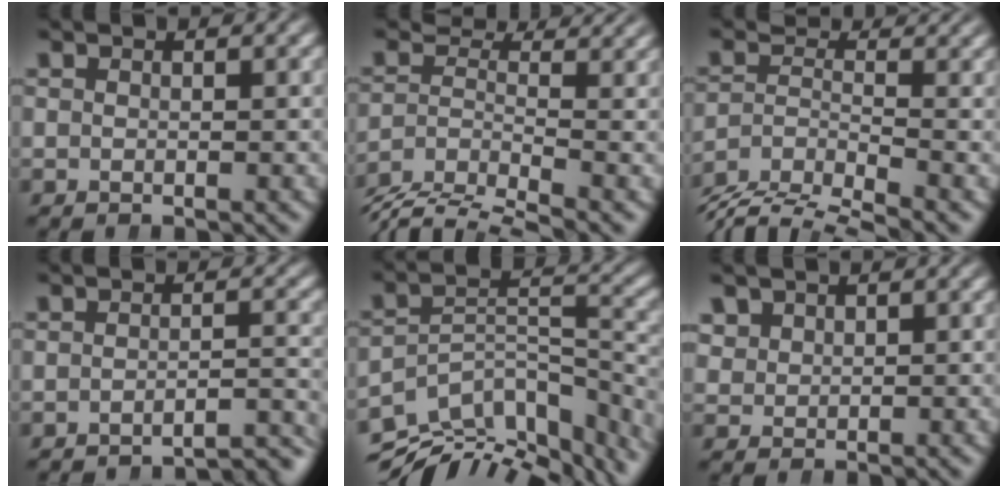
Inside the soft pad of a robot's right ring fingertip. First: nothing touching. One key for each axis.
{"total": 6.7, "fx": -3.4, "fy": 4.5, "fz": 3.7, "tx": -0.067, "ty": -0.028, "tz": -0.060}
{"total": 7.5, "fx": -3.6, "fy": 5.2, "fz": 4.1, "tx": -0.080, "ty": -0.032, "tz": -0.066}
{"total": 4.9, "fx": -4.7, "fy": 0.5, "fz": 1.2, "tx": -0.013, "ty": -0.010, "tz": -0.077}
{"total": 13.0, "fx": -7.4, "fy": 7.8, "fz": 7.3, "tx": -0.101, "ty": -0.030, "tz": -0.108}
{"total": 1.7, "fx": 1.2, "fy": 1.2, "fz": 0.1, "tx": -0.002, "ty": 0.001, "tz": 0.029}